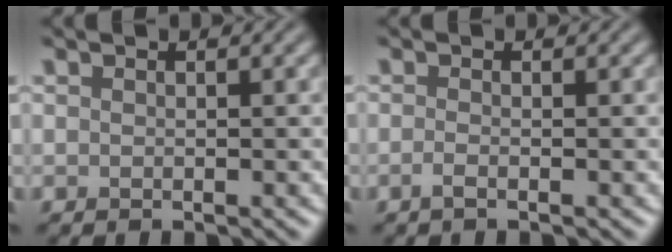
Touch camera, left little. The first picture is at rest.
{"total": 0.8, "force": [-0.5, 0.1, 0.7], "torque": [-0.015, -0.001, -0.011]}